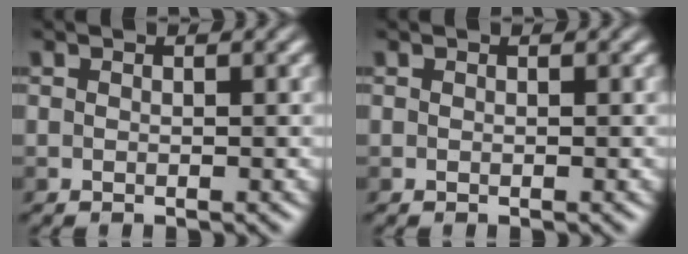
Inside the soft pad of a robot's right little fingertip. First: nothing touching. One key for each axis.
{"total": 0.0}